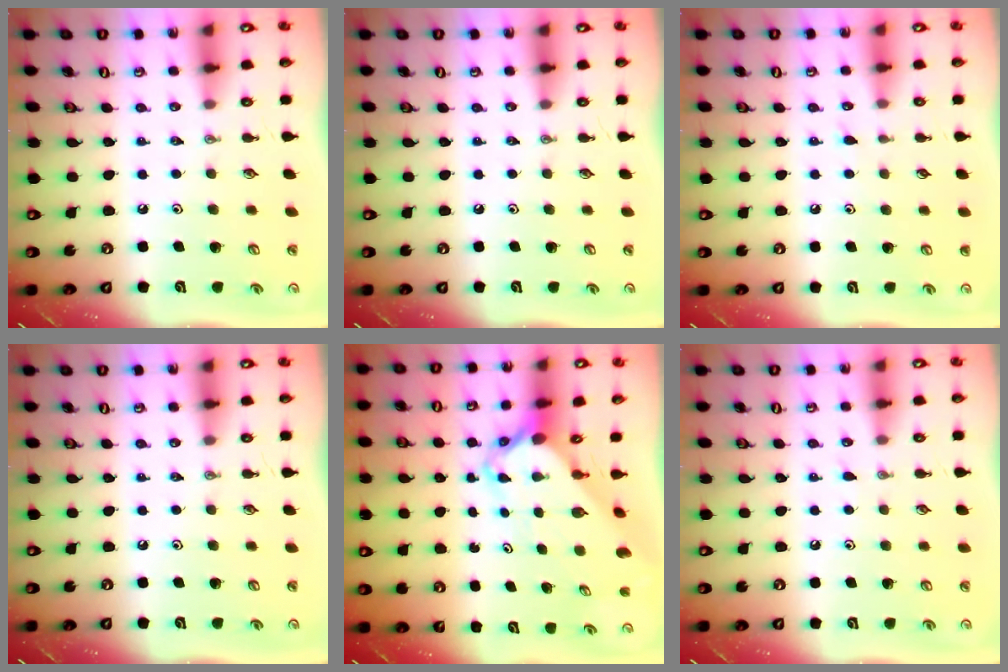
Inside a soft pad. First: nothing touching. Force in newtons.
{"total": 0.0}
{"total": 5.9, "press": 5.8, "slide": 0.8}
{"total": 0.0}
{"total": 3.5, "press": 3.5, "slide": 0.3}
{"total": 5.6, "press": 5.6, "slide": 0.5}